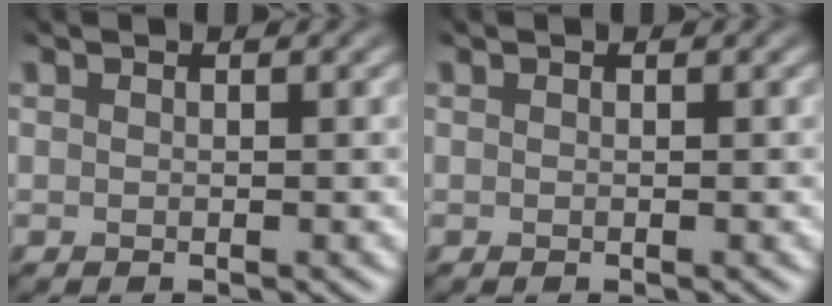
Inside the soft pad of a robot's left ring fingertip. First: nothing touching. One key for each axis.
{"total": 0.0}